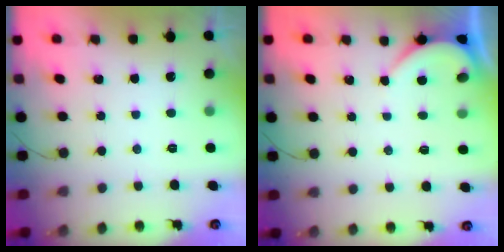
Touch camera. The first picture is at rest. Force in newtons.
{"total": 1.6, "press": 1.5, "slide": 0.2}